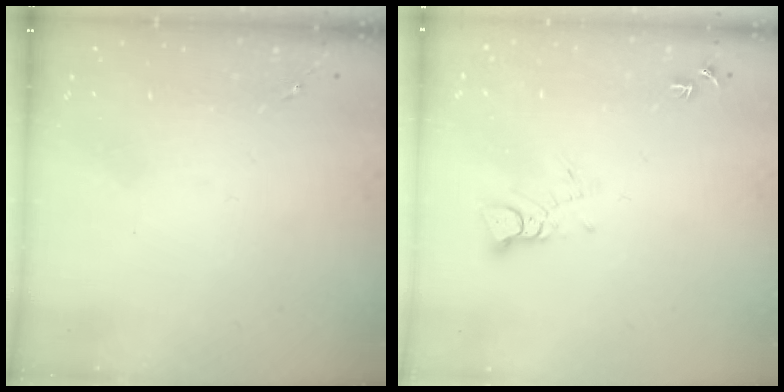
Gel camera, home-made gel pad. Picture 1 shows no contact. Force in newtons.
{"total": 3.8, "press": 3.8, "slide": 0.2}